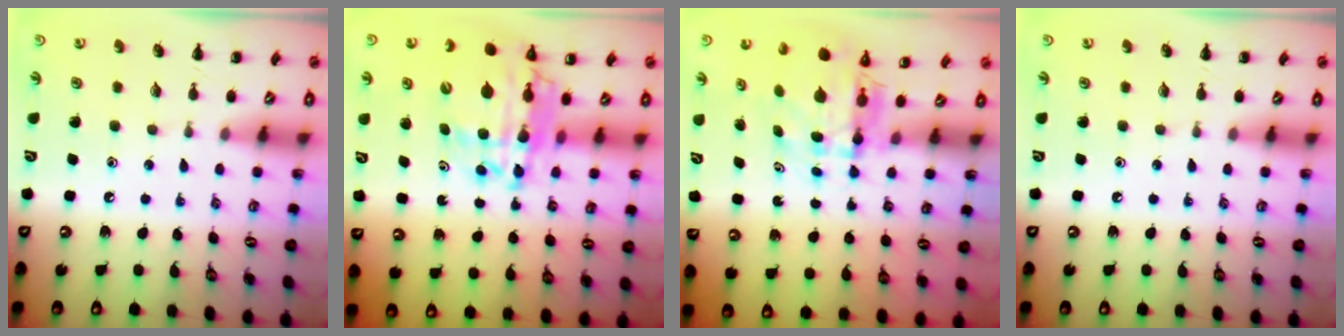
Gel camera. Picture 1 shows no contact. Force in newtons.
{"total": 16.9, "press": 16.3, "slide": 4.5}
{"total": 5.3, "press": 5.2, "slide": 1.0}
{"total": 0.0}